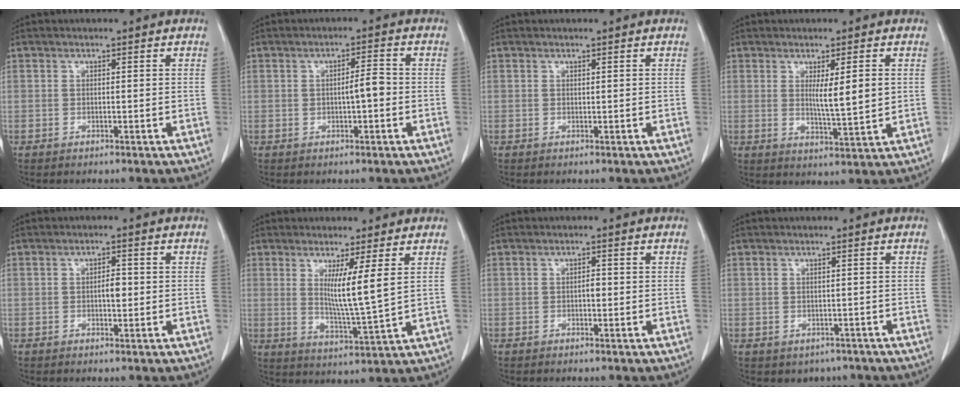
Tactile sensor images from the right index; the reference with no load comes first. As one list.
[{"total": 3.3, "force": [-0.3, 0.7, 3.2], "torque": [-0.051, 0.008, -0.005]}, {"total": 0.0}, {"total": 5.9, "force": [1.0, 0.3, 5.8], "torque": [-0.095, -0.014, 0.019]}, {"total": 2.2, "force": [-0.2, 0.8, 2.1], "torque": [-0.034, 0.003, -0.002]}, {"total": 7.3, "force": [2.3, -0.8, 6.9], "torque": [-0.119, -0.026, 0.045]}, {"total": 1.1, "force": [-0.2, 0.5, 1.0], "torque": [-0.014, 0.003, -0.005]}, {"total": 3.0, "force": [-2.0, 2.2, 0.5], "torque": [-0.001, 0.006, -0.023]}]